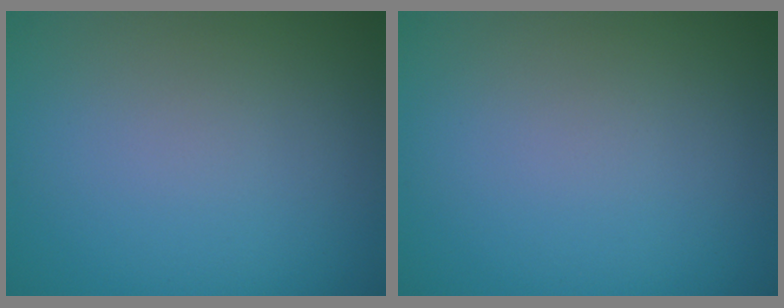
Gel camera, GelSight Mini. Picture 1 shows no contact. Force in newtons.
{"total": 0.0}